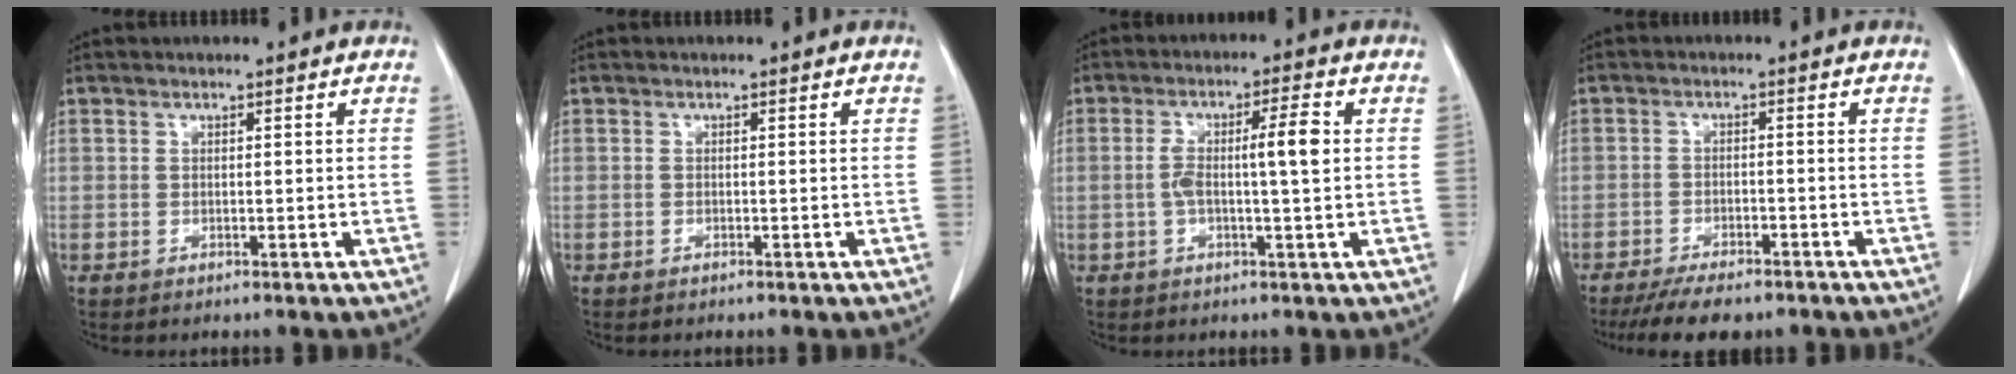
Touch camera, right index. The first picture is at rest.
{"total": 0.0}
{"total": 6.6, "force": [0.3, 0.4, 6.6], "torque": [-0.123, 0.012, 0.002]}
{"total": 7.0, "force": [-5.6, 2.4, 3.4], "torque": [-0.046, -0.006, -0.086]}